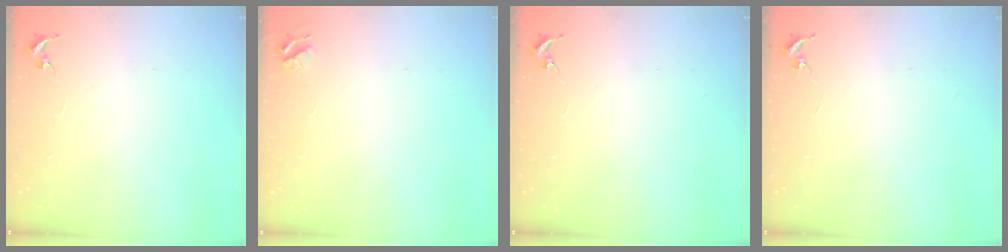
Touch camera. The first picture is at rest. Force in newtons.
{"total": 4.0, "press": 3.9, "slide": 0.4}
{"total": 0.0}
{"total": 0.0}